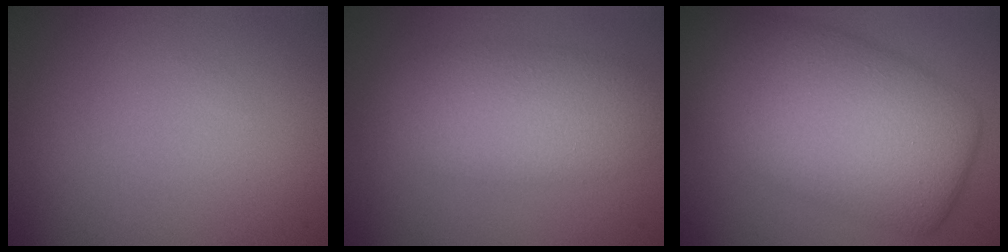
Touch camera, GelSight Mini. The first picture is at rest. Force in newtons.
{"total": 5.4, "press": 5.4, "slide": 0.2}
{"total": 10.7, "press": 10.7, "slide": 0.3}